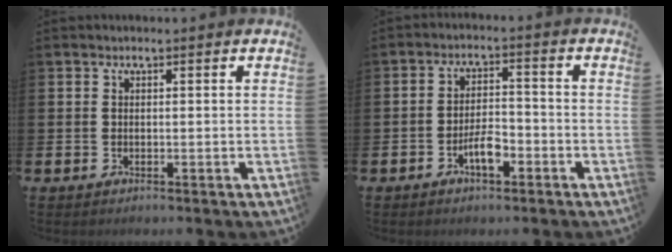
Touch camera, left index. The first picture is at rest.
{"total": 4.1, "force": [-2.1, 1.6, 3.1], "torque": [-0.046, 0.006, -0.041]}